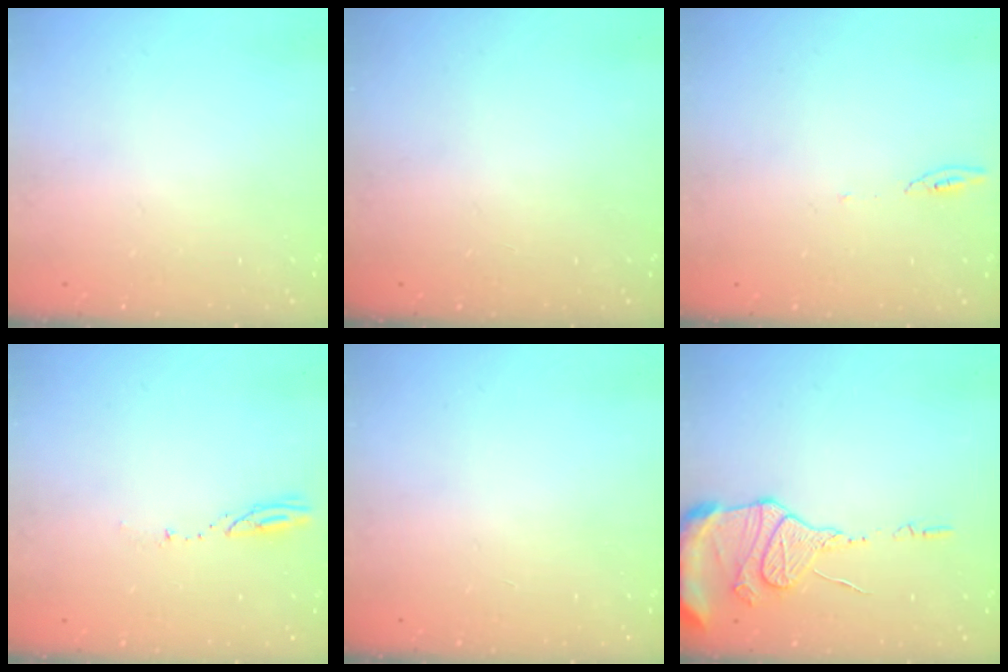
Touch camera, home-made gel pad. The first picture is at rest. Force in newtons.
{"total": 0.0}
{"total": 3.8, "press": 3.7, "slide": 0.4}
{"total": 3.7, "press": 3.7, "slide": 0.4}
{"total": 0.0}
{"total": 13.5, "press": 13.4, "slide": 1.7}